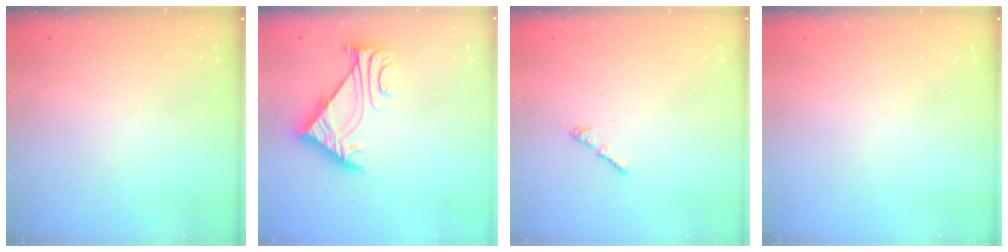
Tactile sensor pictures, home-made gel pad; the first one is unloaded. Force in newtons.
{"total": 7.2, "press": 7.2, "slide": 1.1}
{"total": 1.3, "press": 1.2, "slide": 0.6}
{"total": 0.0}